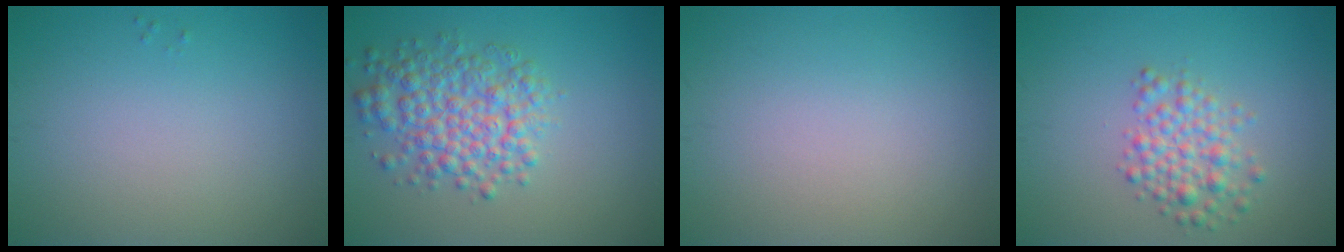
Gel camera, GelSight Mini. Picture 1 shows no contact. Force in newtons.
{"total": 5.2, "press": 5.2, "slide": 0.1}
{"total": 0.0}
{"total": 3.2, "press": 3.2, "slide": 0.1}